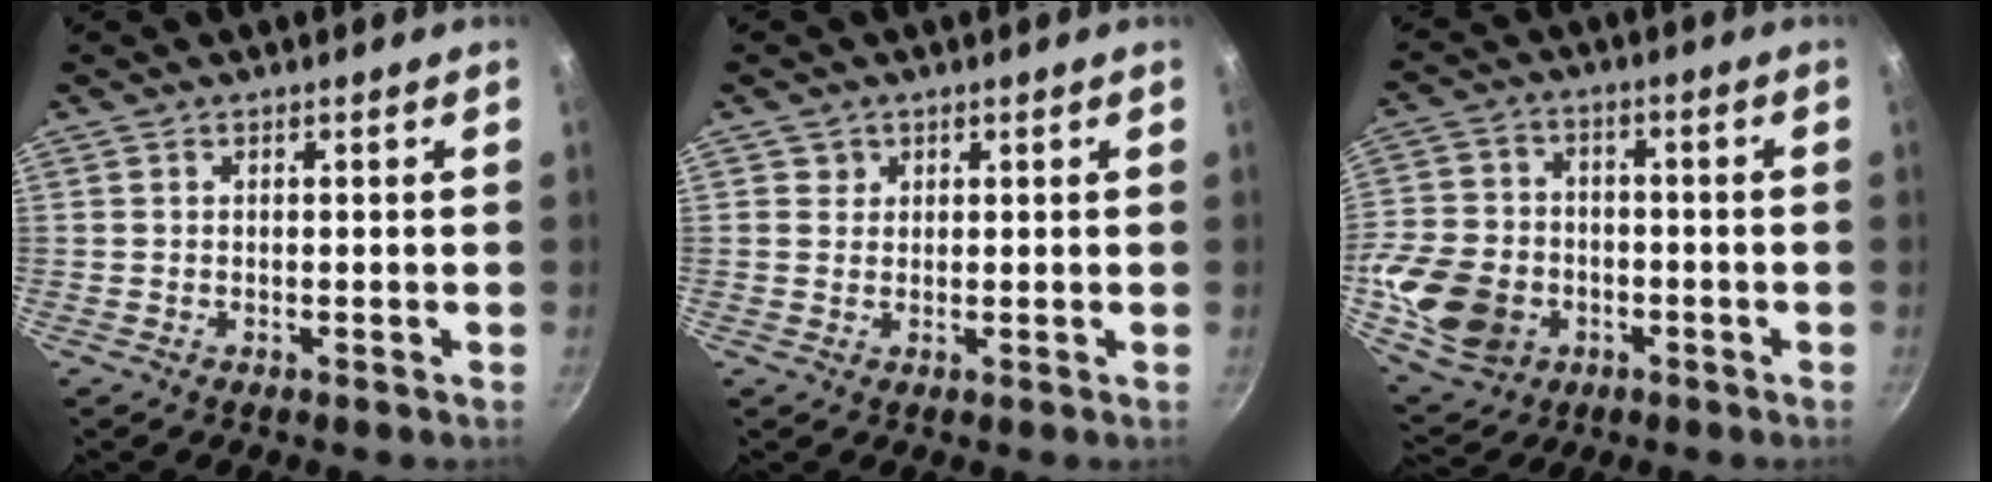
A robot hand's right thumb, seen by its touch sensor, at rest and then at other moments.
{"total": 1.9, "force": [0.7, 1.7, 0.1], "torque": [0.014, 0.003, 0.008]}
{"total": 16.3, "force": [-4.3, 12.9, 9.0], "torque": [-0.168, 0.026, -0.070]}